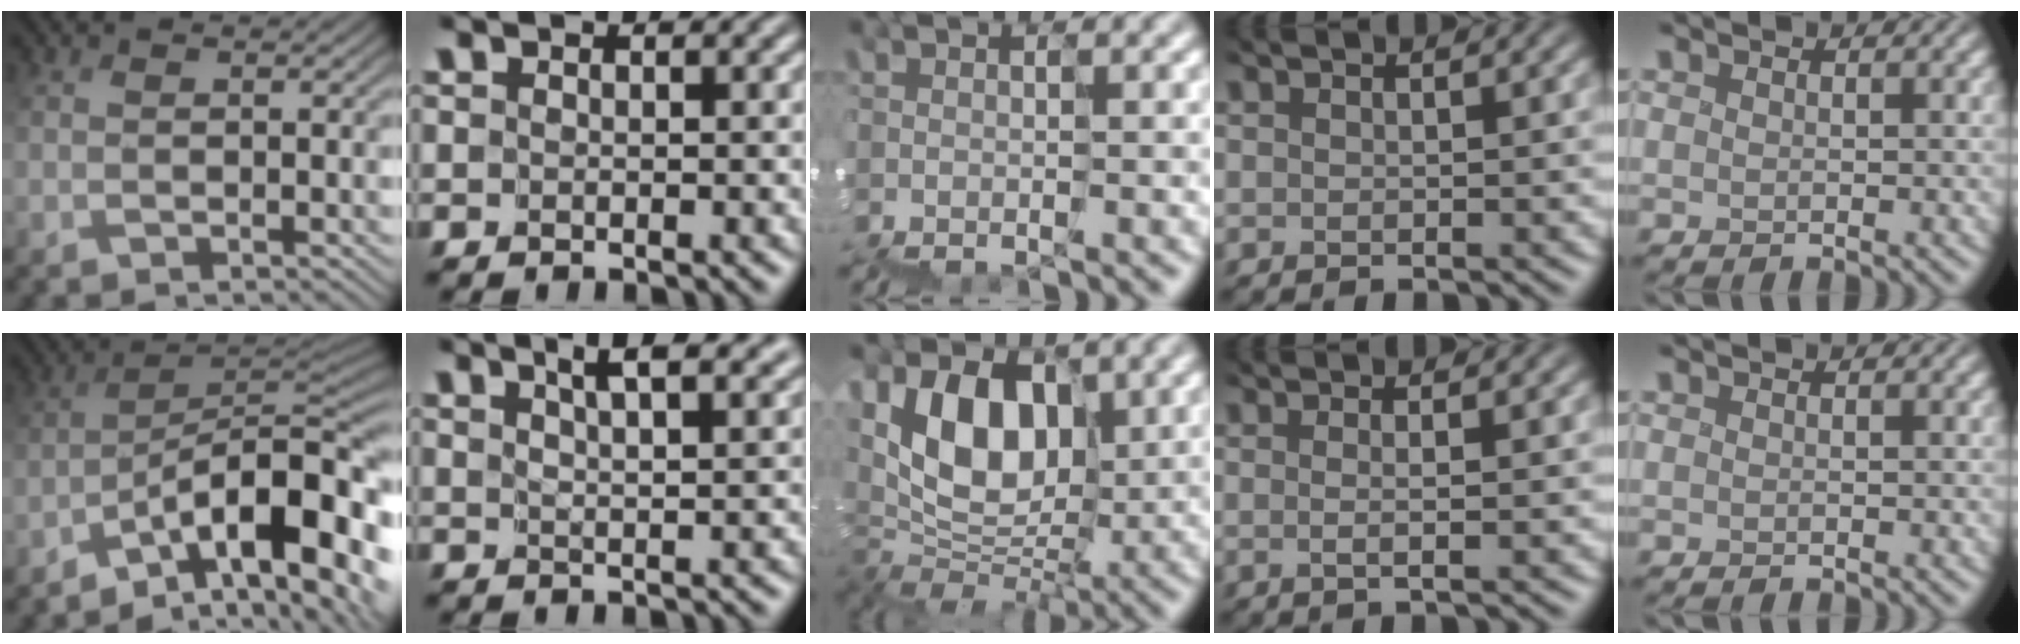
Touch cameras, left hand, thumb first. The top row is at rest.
{"thumb": {"total": 15.6, "force": [-8.6, 5.3, 11.8], "torque": [-0.166, 0.005, -0.134]}, "index": {"total": 5.9, "force": [4.1, 1.9, 3.8], "torque": [-0.024, 0.025, 0.034]}, "middle": {"total": 6.5, "force": [2.0, 4.7, 4.0], "torque": [-0.073, 0.014, 0.026]}, "ring": {"total": 2.9, "force": [0.9, 1.0, 2.5], "torque": [-0.023, 0.010, -0.014]}}